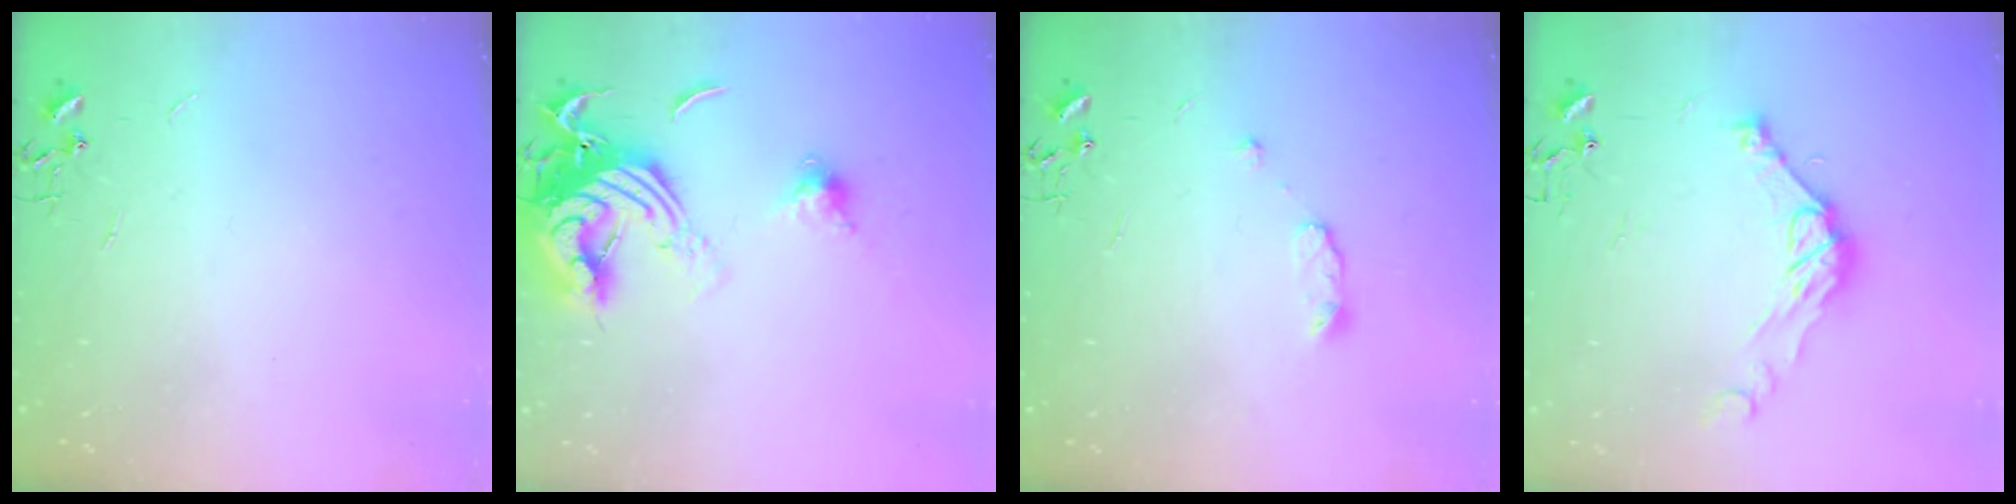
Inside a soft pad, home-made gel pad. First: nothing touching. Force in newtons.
{"total": 16.6, "press": 16.5, "slide": 1.6}
{"total": 6.7, "press": 6.7, "slide": 0.9}
{"total": 11.5, "press": 11.5, "slide": 0.4}